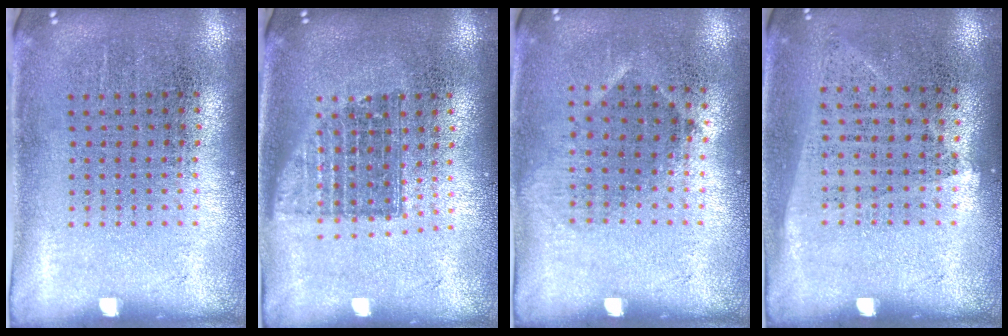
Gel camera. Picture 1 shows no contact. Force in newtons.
{"total": 1.4, "press": 1.1, "slide": 0.8}
{"total": 0.9, "press": 0.7, "slide": 0.6}
{"total": 1.0, "press": 0.8, "slide": 0.5}